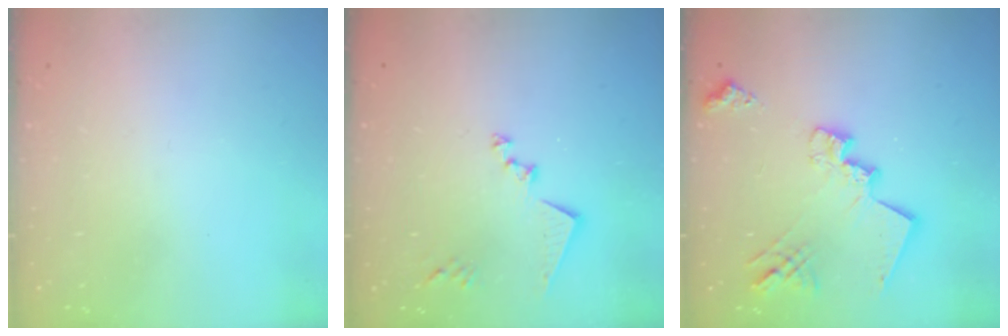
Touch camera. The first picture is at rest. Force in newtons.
{"total": 11.8, "press": 11.8, "slide": 0.7}
{"total": 18.3, "press": 18.3, "slide": 1.3}